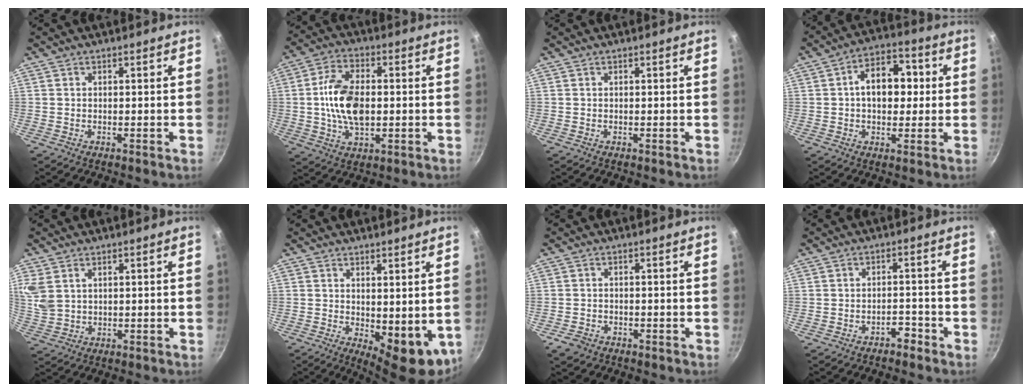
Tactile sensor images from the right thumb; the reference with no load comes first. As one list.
[{"total": 12.7, "force": [0.0, 7.2, 10.5], "torque": [-0.191, 0.008, 0.002]}, {"total": 0.0}, {"total": 11.1, "force": [1.2, 7.2, 8.4], "torque": [-0.094, 0.022, 0.012]}, {"total": 6.7, "force": [2.2, 4.7, 4.3], "torque": [-0.109, 0.002, 0.057]}, {"total": 10.3, "force": [-1.4, 4.2, 9.3], "torque": [-0.103, -0.023, -0.003]}, {"total": 2.6, "force": [-1.6, 1.8, 0.8], "torque": [-0.013, 0.006, -0.026]}, {"total": 2.7, "force": [-2.1, 1.3, 1.2], "torque": [-0.006, 0.019, -0.032]}]